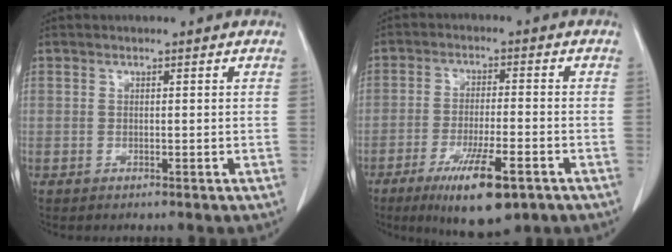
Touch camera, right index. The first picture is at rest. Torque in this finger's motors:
{"motor_torque": [1.17, -0.64, 0.49, 0.15]}